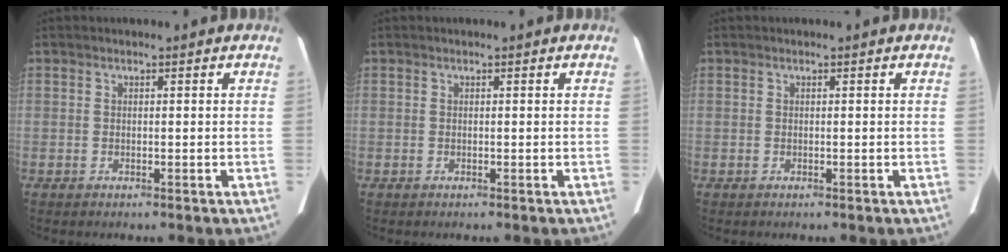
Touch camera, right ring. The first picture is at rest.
{"total": 0.0}
{"total": 0.0}